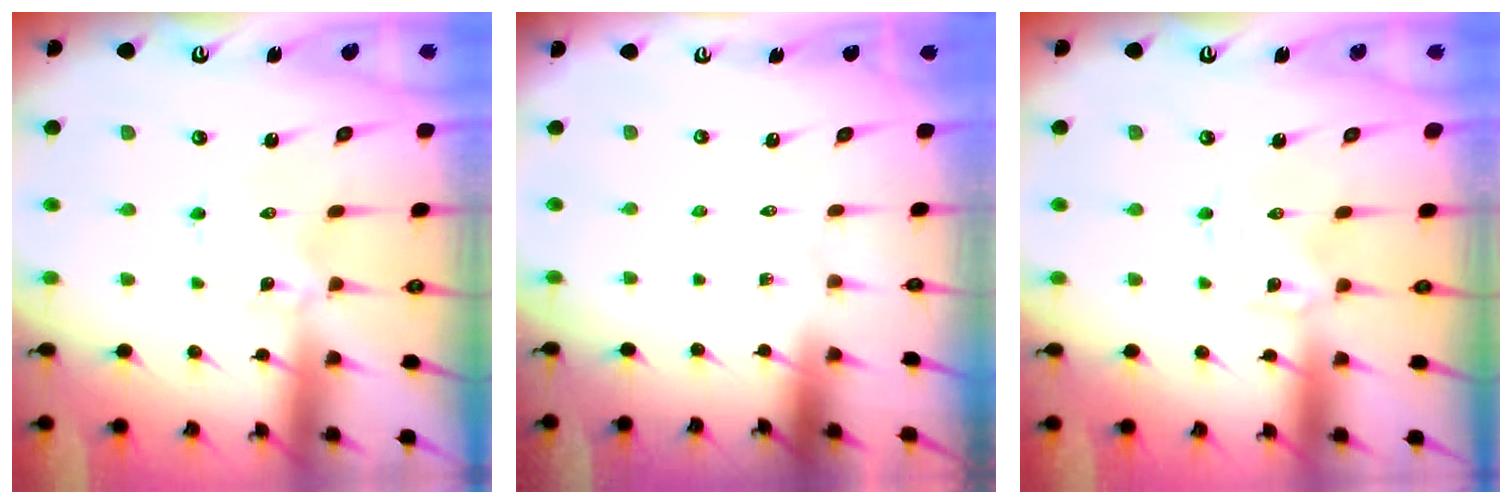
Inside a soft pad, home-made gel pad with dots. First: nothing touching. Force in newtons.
{"total": 0.0}
{"total": 0.0}